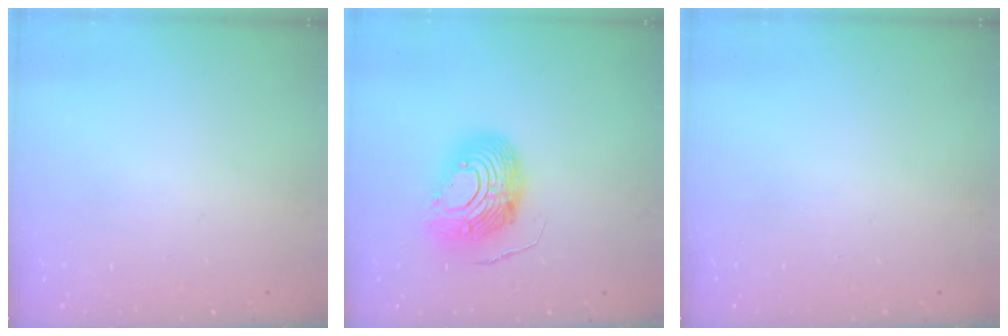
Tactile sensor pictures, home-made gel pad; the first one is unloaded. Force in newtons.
{"total": 12.2, "press": 12.2, "slide": 1.2}
{"total": 0.0}